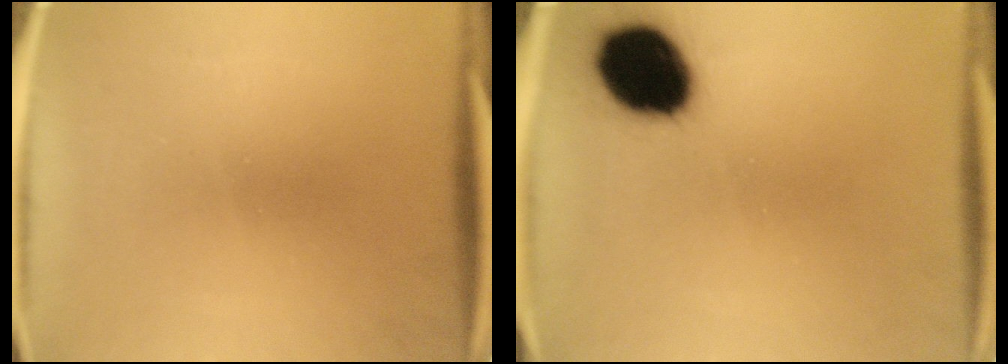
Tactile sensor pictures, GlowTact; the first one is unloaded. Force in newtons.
{"total": 16.1}